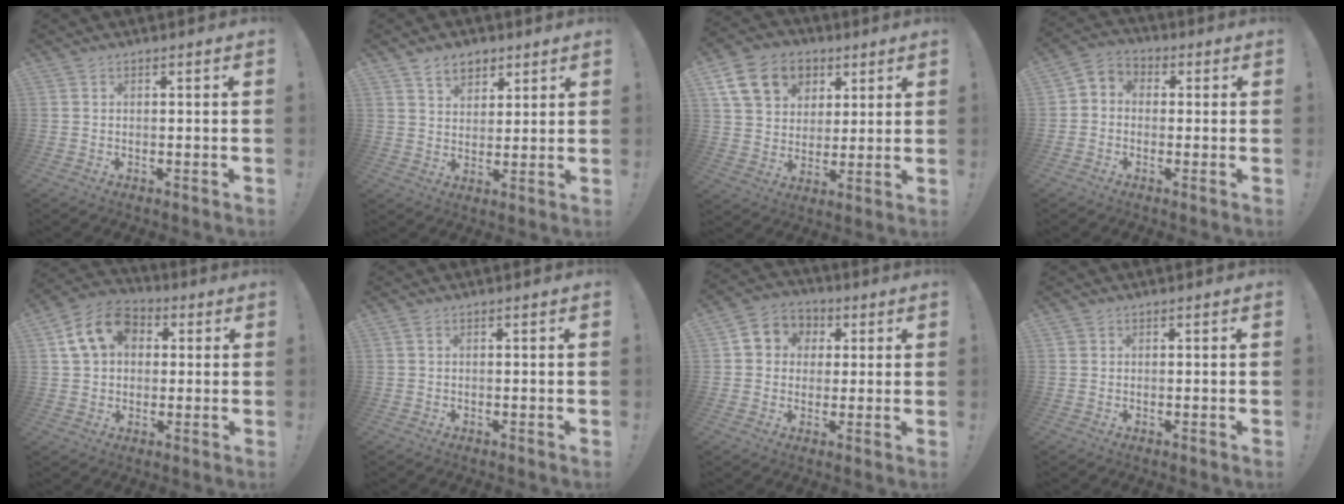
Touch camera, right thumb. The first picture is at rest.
{"total": 7.0, "force": [4.5, 4.8, 2.4], "torque": [-0.035, -0.021, 0.084]}
{"total": 16.2, "force": [7.0, 12.4, 7.6], "torque": [-0.104, -0.026, 0.139]}
{"total": 4.6, "force": [-2.0, 3.7, 1.7], "torque": [-0.039, 0.018, -0.034]}
{"total": 13.5, "force": [4.3, 10.3, 7.7], "torque": [-0.122, 0.006, 0.089]}
{"total": 0.6, "force": [0.1, 0.2, 0.5], "torque": [-0.016, 0.003, 0.004]}
{"total": 7.8, "force": [0.8, 7.3, 2.4], "torque": [-0.032, 0.010, 0.021]}
{"total": 0.7, "force": [0.4, 0.6, 0.1], "torque": [-0.009, 0.005, 0.008]}